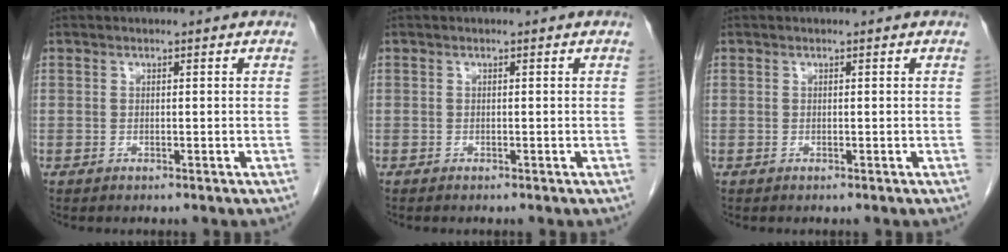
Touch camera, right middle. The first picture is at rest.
{"total": 0.0}
{"total": 0.0}